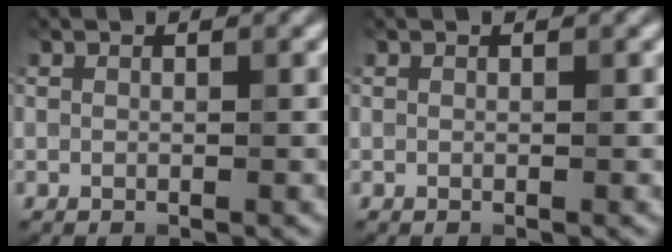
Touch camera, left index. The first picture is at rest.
{"total": 0.0}